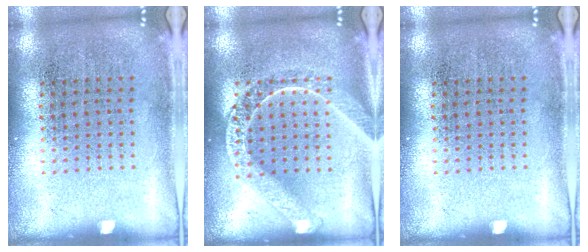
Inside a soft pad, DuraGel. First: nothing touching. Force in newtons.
{"total": 1.5, "press": 1.5, "slide": 0.2}
{"total": 0.0}